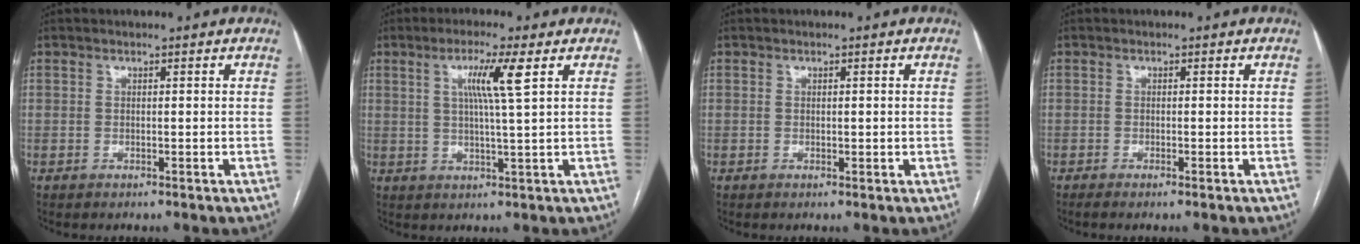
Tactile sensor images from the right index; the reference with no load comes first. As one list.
[{"total": 6.3, "force": [2.3, -0.8, 5.8], "torque": [-0.105, 0.000, 0.040]}, {"total": 0.9, "force": [0.1, 0.6, 0.6], "torque": [-0.005, -0.001, 0.002]}, {"total": 1.0, "force": [-0.6, -0.1, 0.8], "torque": [-0.015, -0.001, -0.011]}]